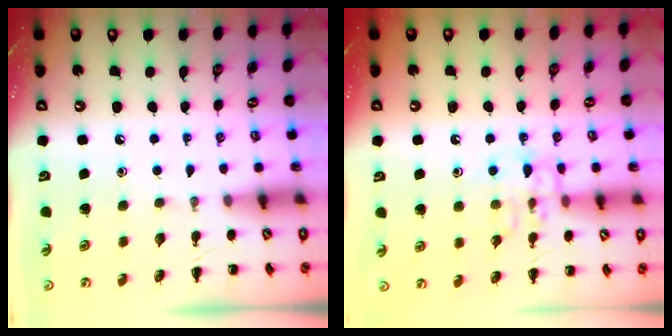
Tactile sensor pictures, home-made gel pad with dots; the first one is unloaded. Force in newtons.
{"total": 10.0, "press": 10.0, "slide": 0.6}